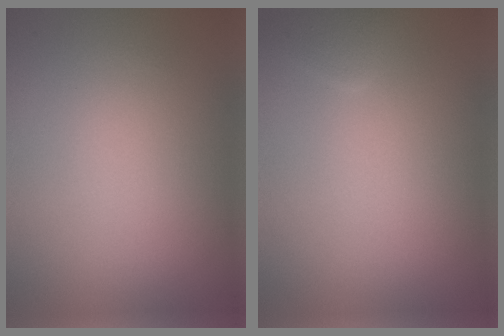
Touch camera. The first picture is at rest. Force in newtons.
{"total": 1.0, "press": 1.0, "slide": 0.0}